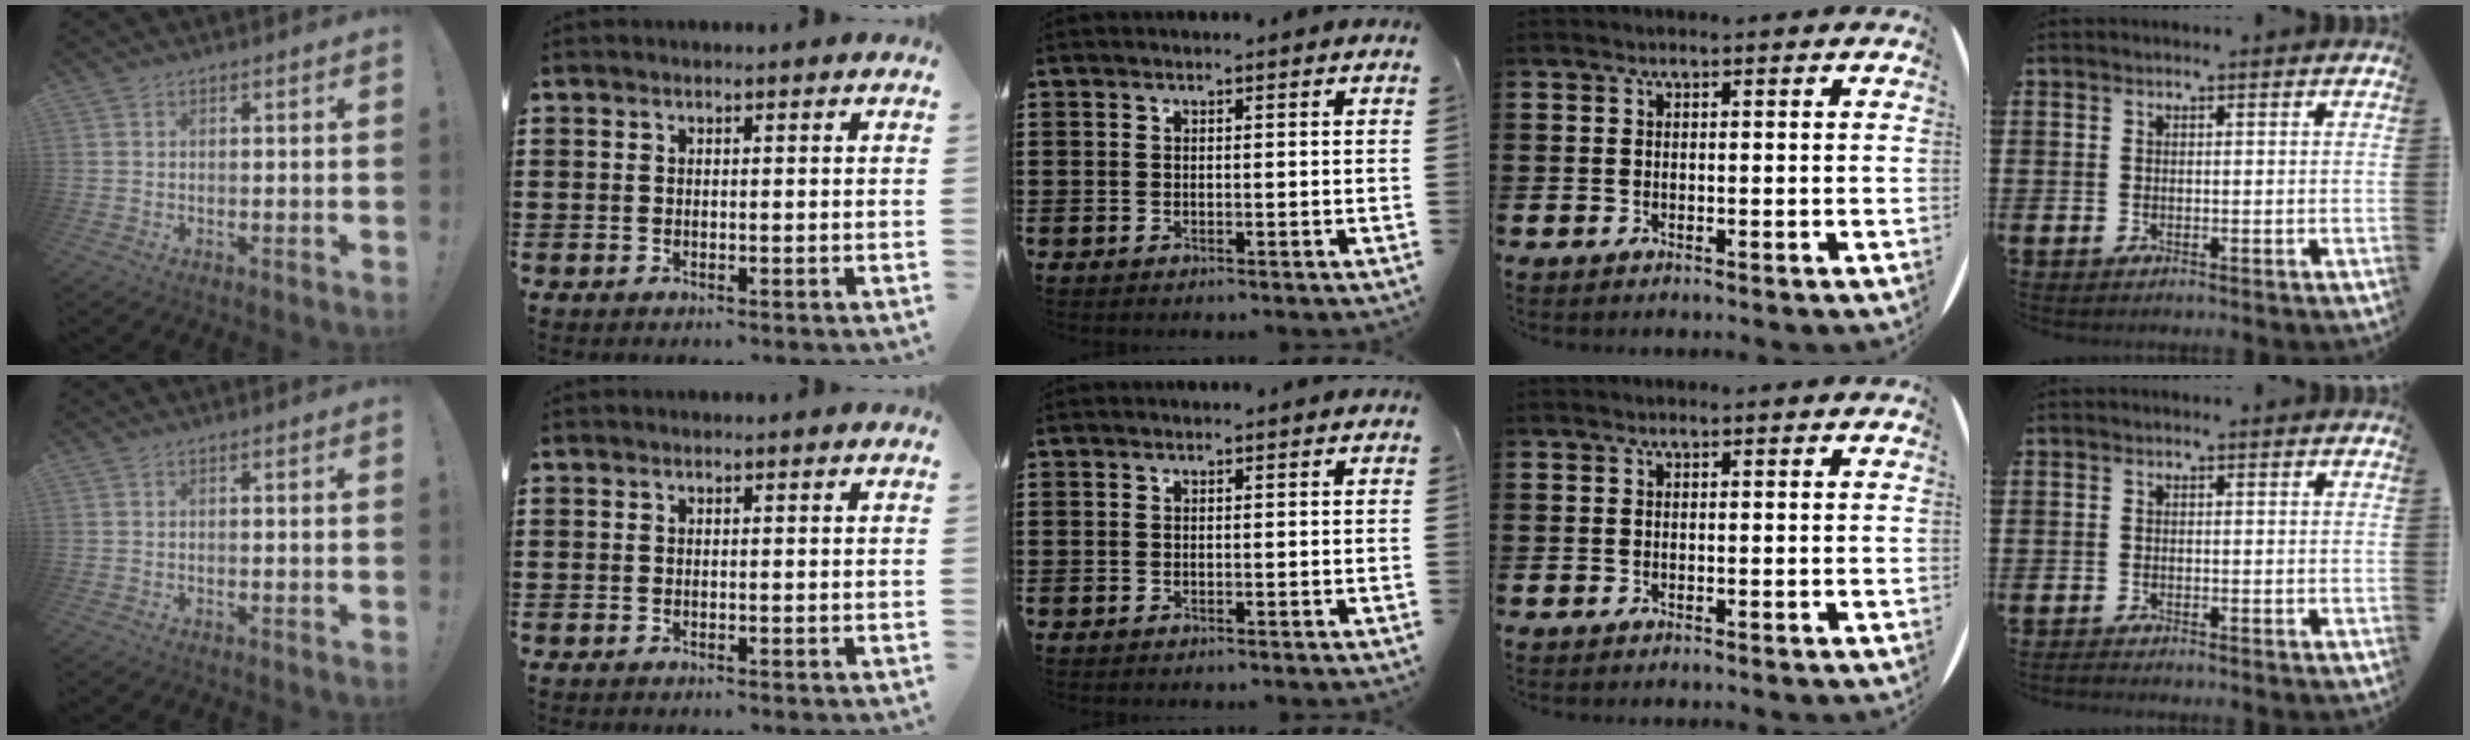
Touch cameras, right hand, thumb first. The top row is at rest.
{"little": {"total": 0.5, "force": [-0.5, 0.0, 0.1], "torque": [-0.003, -0.001, -0.011]}}